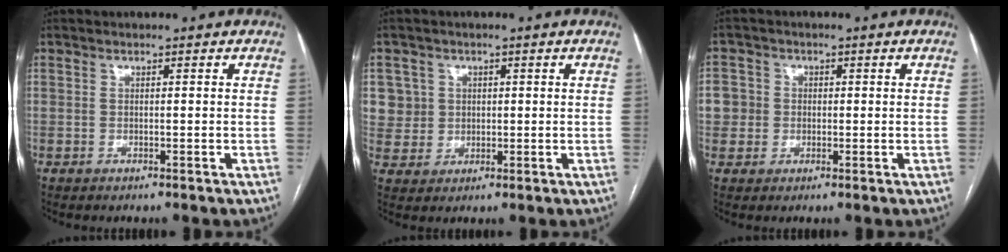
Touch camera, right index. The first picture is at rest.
{"total": 6.3, "force": [2.0, 6.0, 0.0], "torque": [0.008, 0.014, 0.047]}
{"total": 4.8, "force": [0.2, 4.7, 0.6], "torque": [-0.005, 0.017, 0.005]}